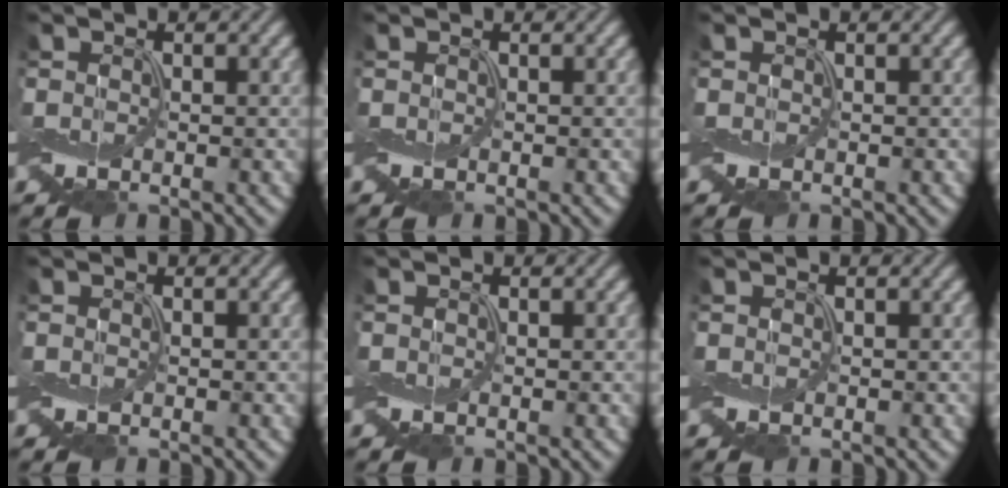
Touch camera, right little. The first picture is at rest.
{"total": 0.0}
{"total": 0.0}
{"total": 0.0}
{"total": 0.0}
{"total": 0.0}